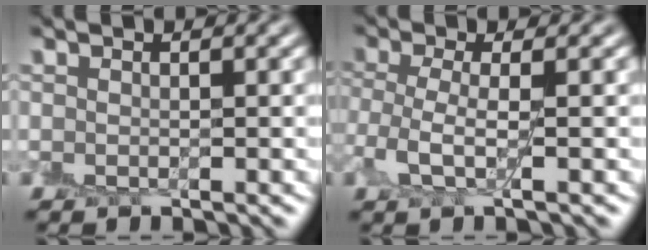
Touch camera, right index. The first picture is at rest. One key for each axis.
{"total": 2.4, "fx": -0.3, "fy": 0.9, "fz": 2.2, "tx": -0.063, "ty": -0.001, "tz": -0.008}